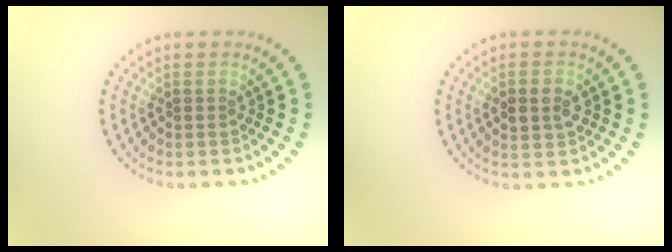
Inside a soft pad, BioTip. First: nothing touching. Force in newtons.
{"total": 2.3, "press": 2.3, "slide": 0.2}